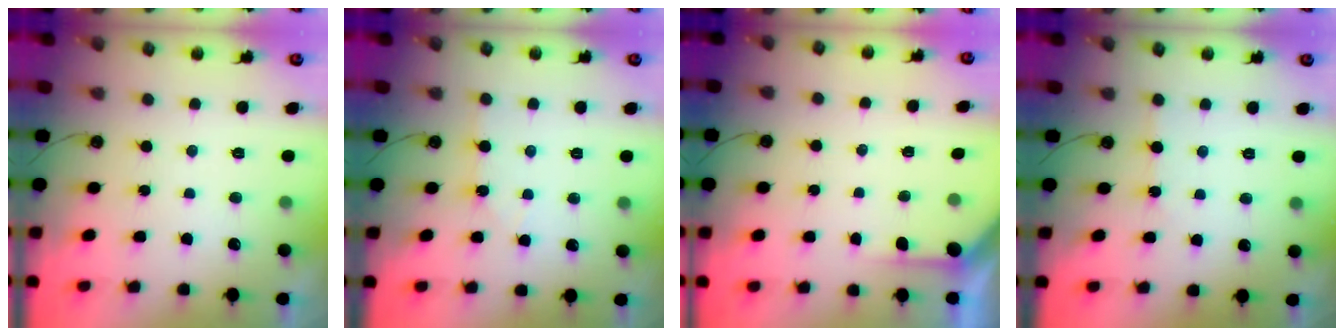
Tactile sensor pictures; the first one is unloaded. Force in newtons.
{"total": 2.5, "press": 2.5, "slide": 0.5}
{"total": 2.6, "press": 2.6, "slide": 0.3}
{"total": 2.1, "press": 2.0, "slide": 0.4}